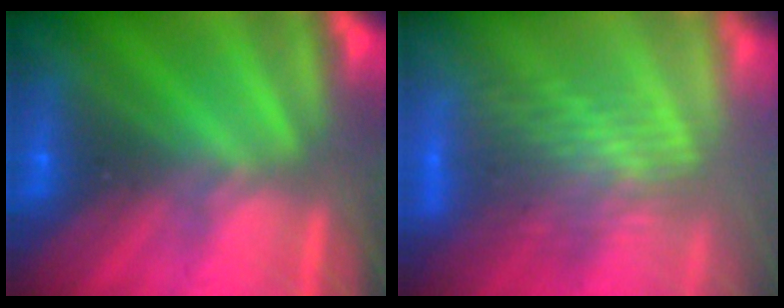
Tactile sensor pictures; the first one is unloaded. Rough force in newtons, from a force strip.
{"total": 6.7}